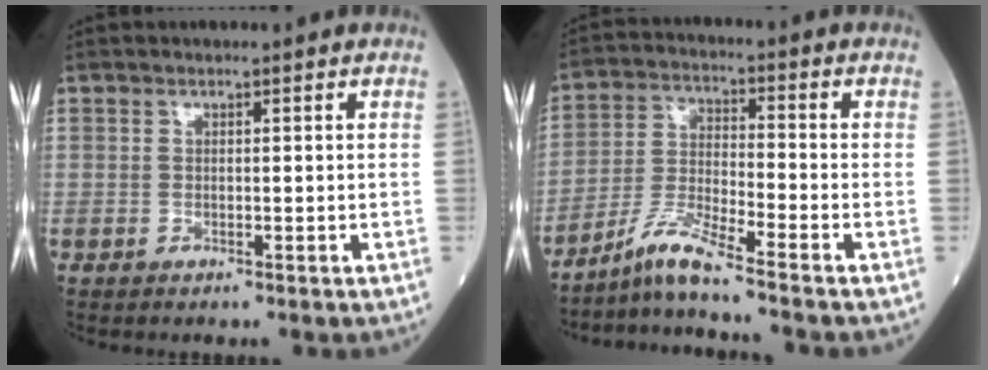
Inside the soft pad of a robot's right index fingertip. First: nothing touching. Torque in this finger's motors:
{"motor_torque": [-0.07, -0.15, 0.14, 0.04]}